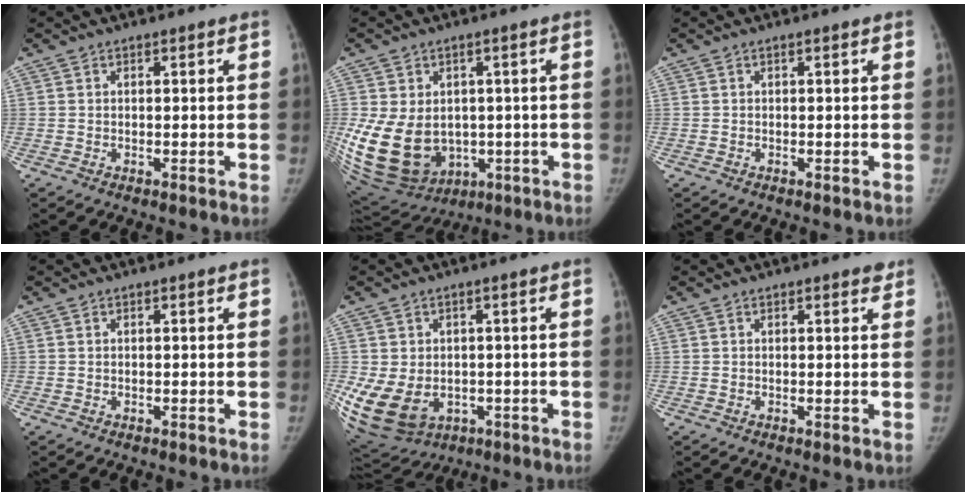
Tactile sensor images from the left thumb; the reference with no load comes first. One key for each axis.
{"total": 19.6, "fx": -2.5, "fy": 14.8, "fz": 12.7, "tx": -0.256, "ty": -0.008, "tz": -0.001}
{"total": 0.0}
{"total": 0.0}
{"total": 16.2, "fx": -4.0, "fy": 12.4, "fz": 9.5, "tx": -0.211, "ty": 0.000, "tz": -0.036}
{"total": 1.1, "fx": 0.9, "fy": 0.4, "fz": 0.5, "tx": -0.001, "ty": -0.004, "tz": 0.007}